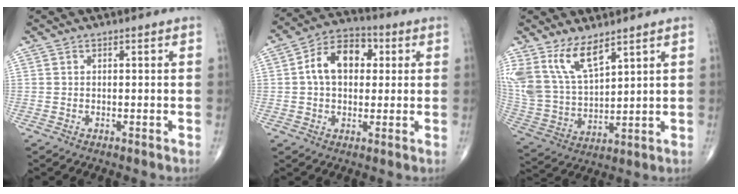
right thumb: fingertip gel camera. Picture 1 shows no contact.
{"total": 11.2, "force": [1.9, 7.6, 8.0], "torque": [-0.117, 0.022, 0.023]}
{"total": 12.6, "force": [8.1, 5.2, 8.1], "torque": [-0.156, -0.035, 0.180]}